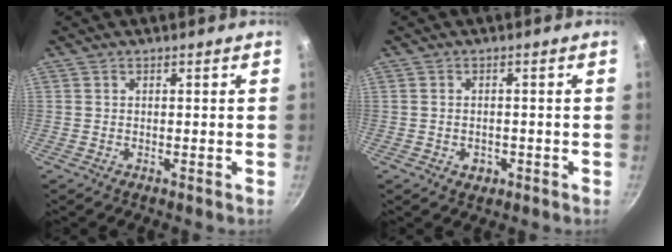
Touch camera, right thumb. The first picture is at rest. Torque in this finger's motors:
{"motor_torque": [-0.15, 0.01, -0.09, -0.01, 0.00]}